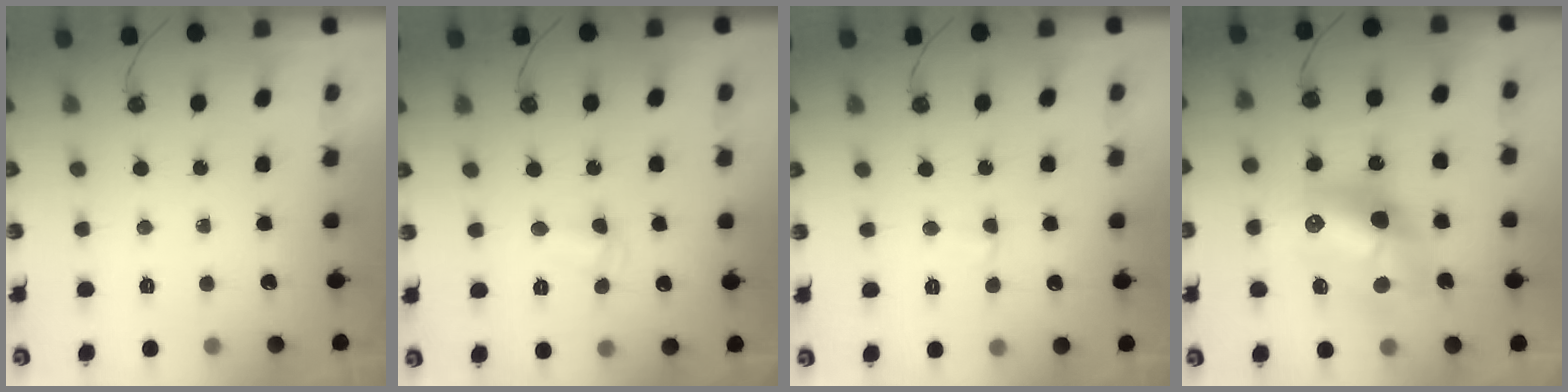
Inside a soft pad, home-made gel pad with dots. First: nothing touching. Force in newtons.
{"total": 2.6, "press": 2.6, "slide": 0.6}
{"total": 2.9, "press": 2.9, "slide": 0.6}
{"total": 15.7, "press": 15.6, "slide": 1.4}